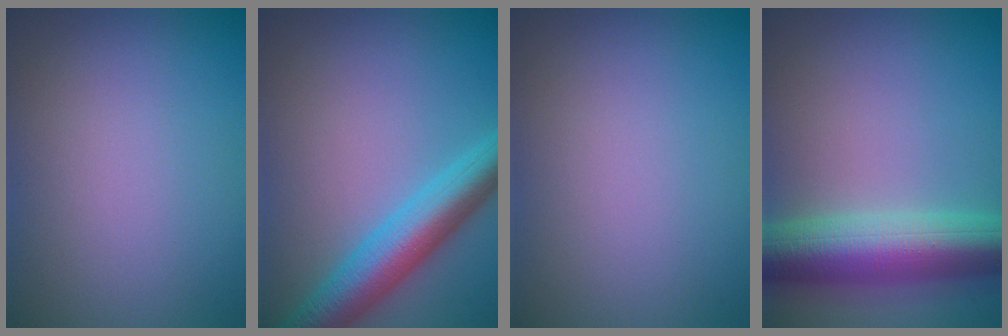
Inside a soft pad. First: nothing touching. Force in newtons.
{"total": 6.4, "press": 6.4, "slide": 0.2}
{"total": 0.0}
{"total": 9.2, "press": 9.2, "slide": 0.1}